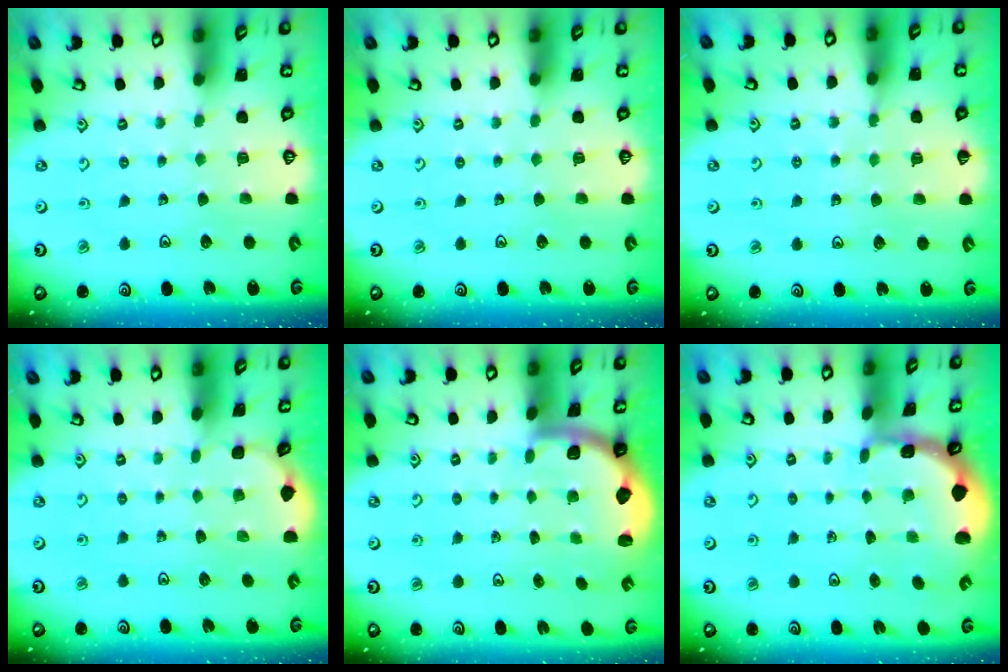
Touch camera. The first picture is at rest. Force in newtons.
{"total": 0.0}
{"total": 5.2, "press": 4.9, "slide": 1.5}
{"total": 1.3, "press": 1.3, "slide": 0.1}
{"total": 2.0, "press": 1.9, "slide": 0.5}
{"total": 1.0, "press": 1.0, "slide": 0.2}